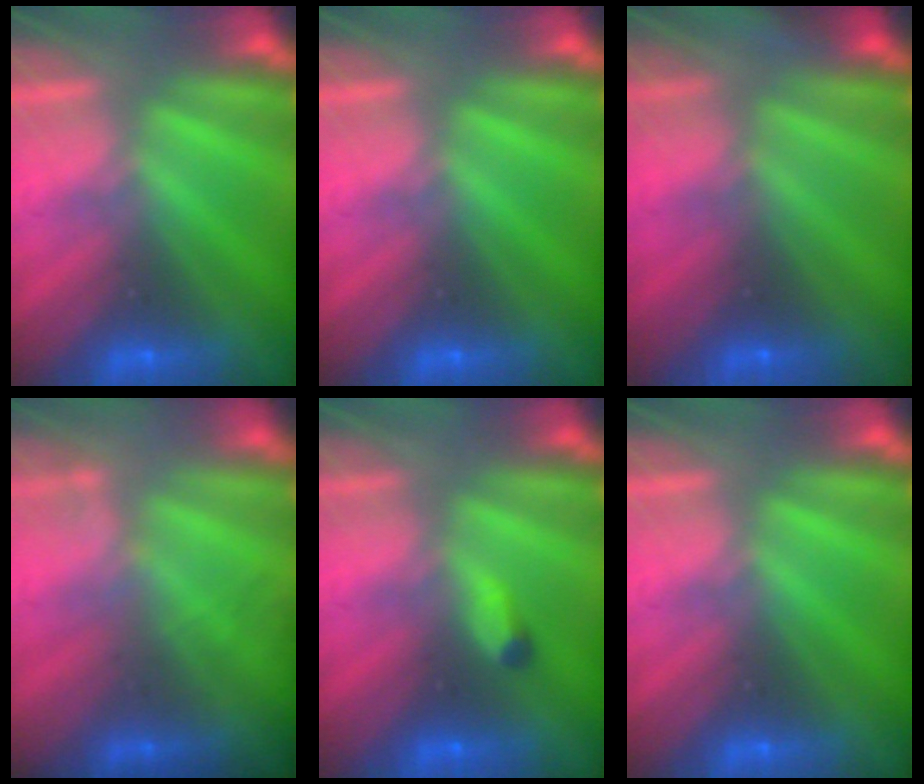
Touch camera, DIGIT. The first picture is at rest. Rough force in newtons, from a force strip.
{"total": 0.0}
{"total": 9.2}
{"total": 1.8}
{"total": 2.4}
{"total": 0.0}